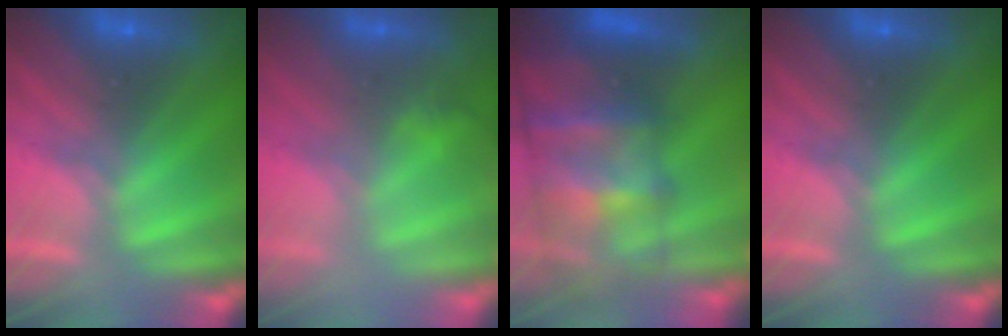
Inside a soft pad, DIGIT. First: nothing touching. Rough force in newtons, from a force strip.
{"total": 2.9}
{"total": 7.8}
{"total": 0.0}